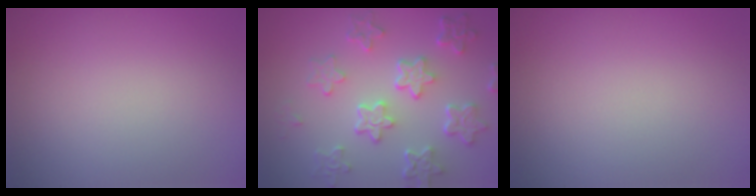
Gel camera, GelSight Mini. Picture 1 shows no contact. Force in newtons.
{"total": 5.9, "press": 4.4, "slide": 3.8}
{"total": 0.0}